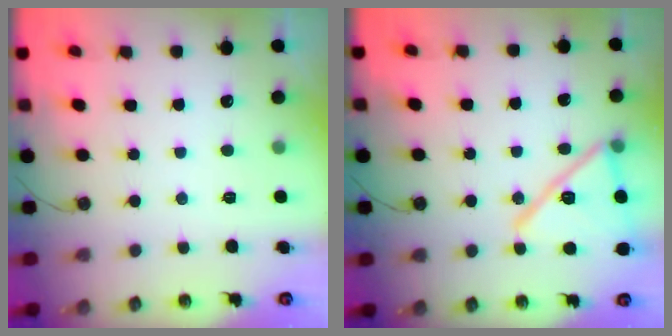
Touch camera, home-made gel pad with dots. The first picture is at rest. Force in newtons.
{"total": 19.5, "press": 16.5, "slide": 10.4}